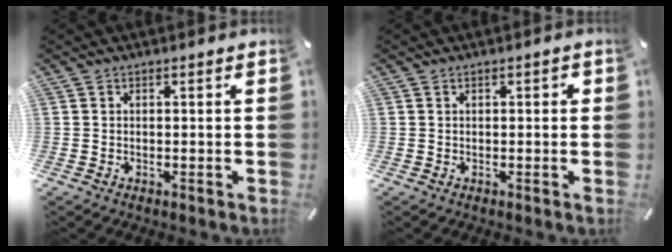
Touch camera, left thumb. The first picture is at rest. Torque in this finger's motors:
{"motor_torque": [0.22, 0.32, 0.11, -0.04, 0.00]}